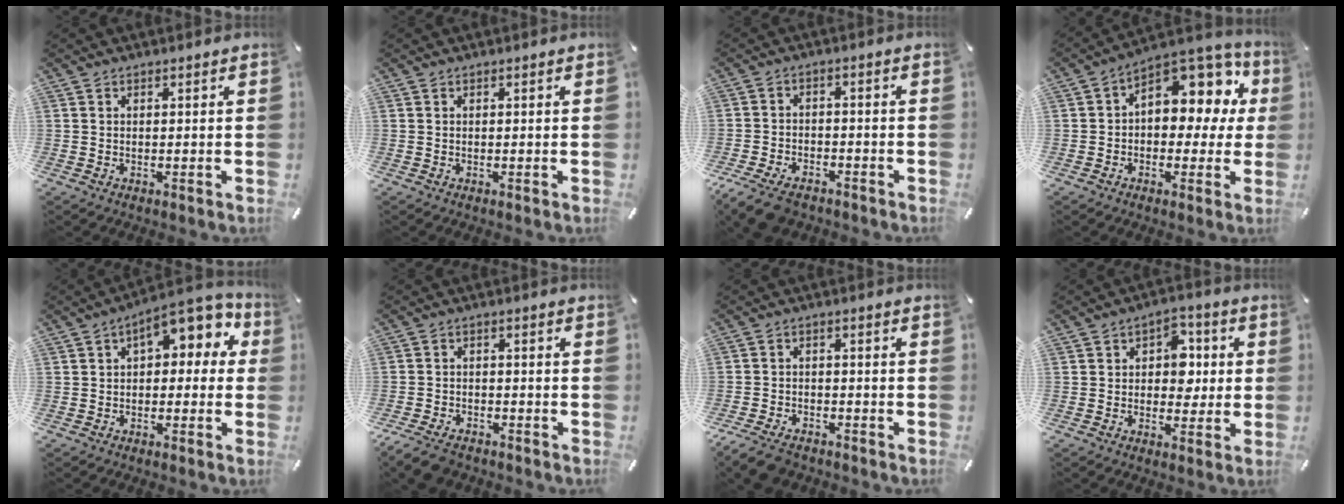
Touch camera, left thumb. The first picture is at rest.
{"total": 0.0}
{"total": 7.0, "force": [-5.2, 3.4, 3.1], "torque": [-0.066, 0.022, -0.099]}
{"total": 11.6, "force": [4.7, 7.6, 7.4], "torque": [-0.092, -0.045, 0.081]}
{"total": 9.8, "force": [4.1, 5.1, 7.2], "torque": [-0.106, -0.015, 0.066]}
{"total": 5.0, "force": [-4.1, 2.2, 1.8], "torque": [-0.046, 0.015, -0.081]}
{"total": 5.6, "force": [-4.6, 2.4, 2.1], "torque": [-0.047, 0.018, -0.090]}
{"total": 7.9, "force": [0.3, 5.9, 5.2], "torque": [-0.056, 0.001, 0.000]}